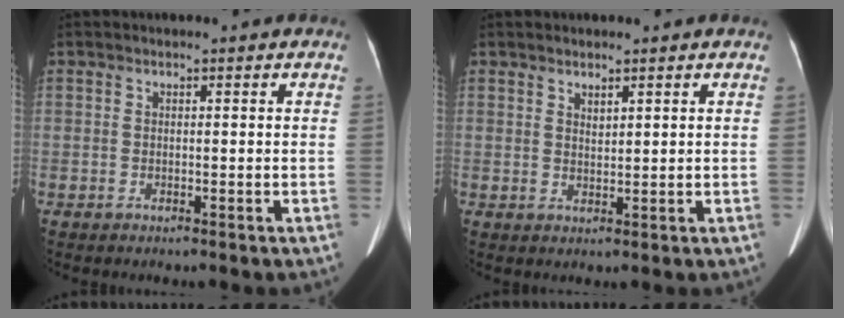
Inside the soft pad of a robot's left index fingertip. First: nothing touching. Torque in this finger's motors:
{"motor_torque": [-0.25, -0.11, -0.08, -0.01]}